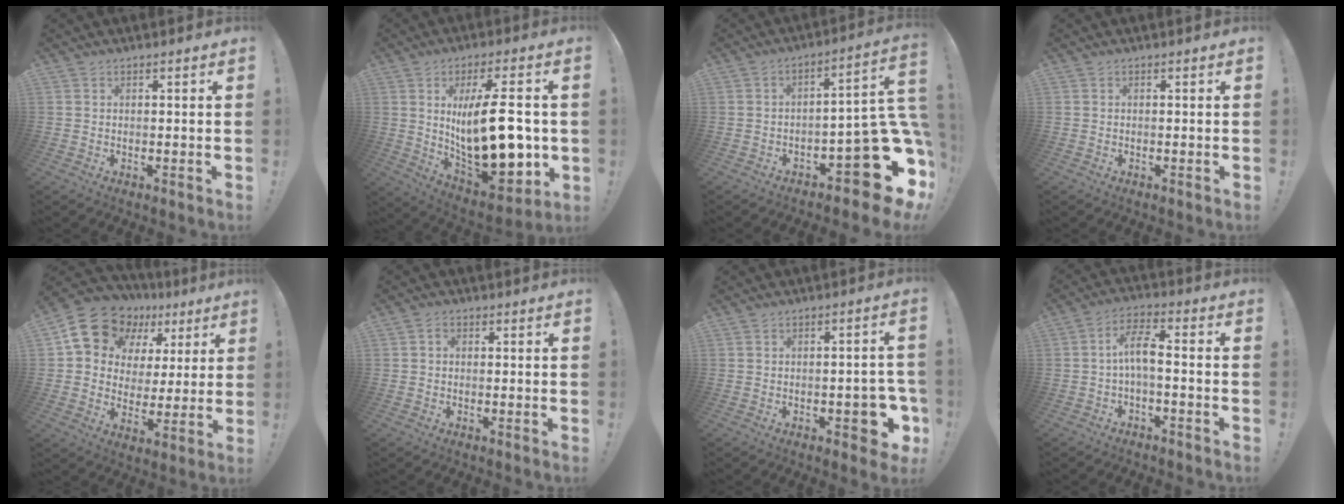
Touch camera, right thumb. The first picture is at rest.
{"total": 22.5, "force": [1.6, 8.9, 20.7], "torque": [-0.343, -0.023, 0.032]}
{"total": 18.9, "force": [-7.1, 7.2, 16.0], "torque": [-0.183, 0.030, -0.104]}
{"total": 0.0}
{"total": 16.1, "force": [9.4, 10.8, 7.3], "torque": [-0.114, -0.056, 0.180]}
{"total": 1.6, "force": [0.0, 1.3, 0.9], "torque": [-0.014, 0.005, -0.001]}
{"total": 7.7, "force": [-3.2, 3.7, 6.0], "torque": [-0.061, 0.013, -0.047]}
{"total": 7.8, "force": [-0.9, 2.7, 7.2], "torque": [-0.134, 0.012, -0.017]}